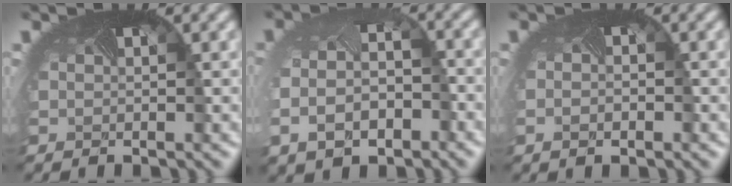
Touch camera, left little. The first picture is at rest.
{"total": 5.9, "force": [-2.3, 3.7, 4.0], "torque": [-0.093, -0.030, -0.030]}
{"total": 1.3, "force": [-0.7, 0.6, 0.9], "torque": [-0.010, -0.005, -0.007]}